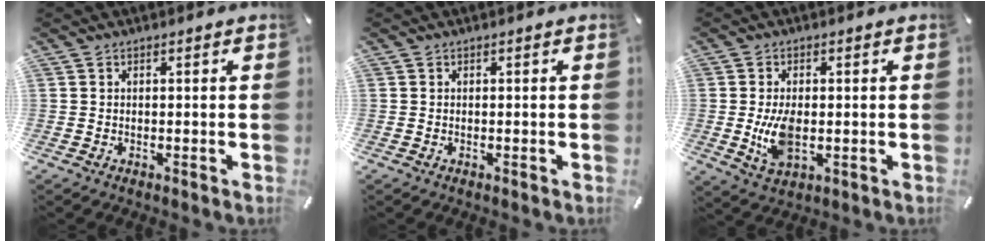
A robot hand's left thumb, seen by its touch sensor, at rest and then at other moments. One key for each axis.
{"total": 0.0}
{"total": 7.5, "fx": -0.3, "fy": 4.2, "fz": 6.1, "tx": -0.134, "ty": -0.006, "tz": -0.009}